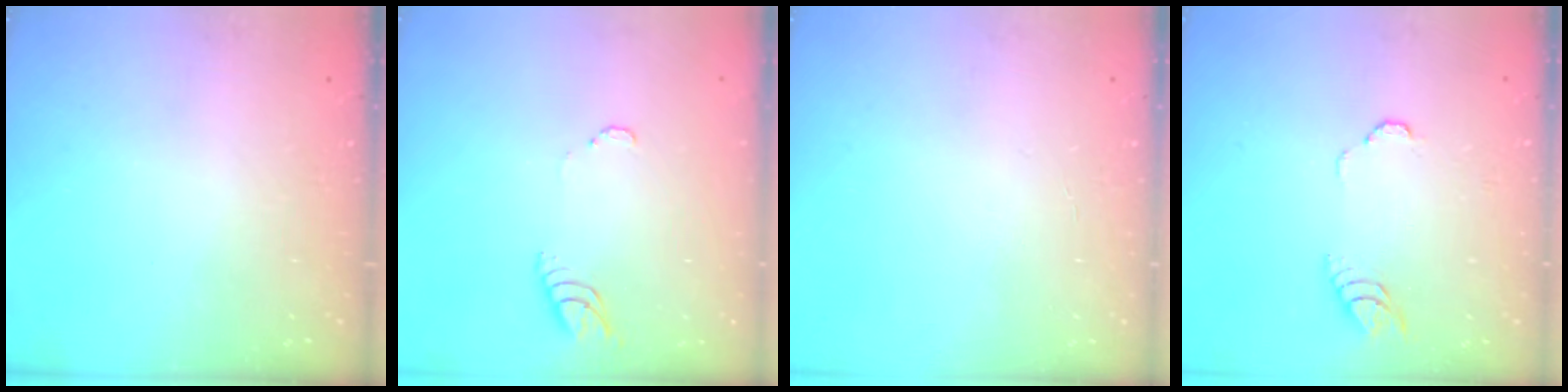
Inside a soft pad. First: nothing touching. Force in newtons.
{"total": 3.9, "press": 3.9, "slide": 0.3}
{"total": 2.0, "press": 2.0, "slide": 0.2}
{"total": 3.9, "press": 3.9, "slide": 0.3}